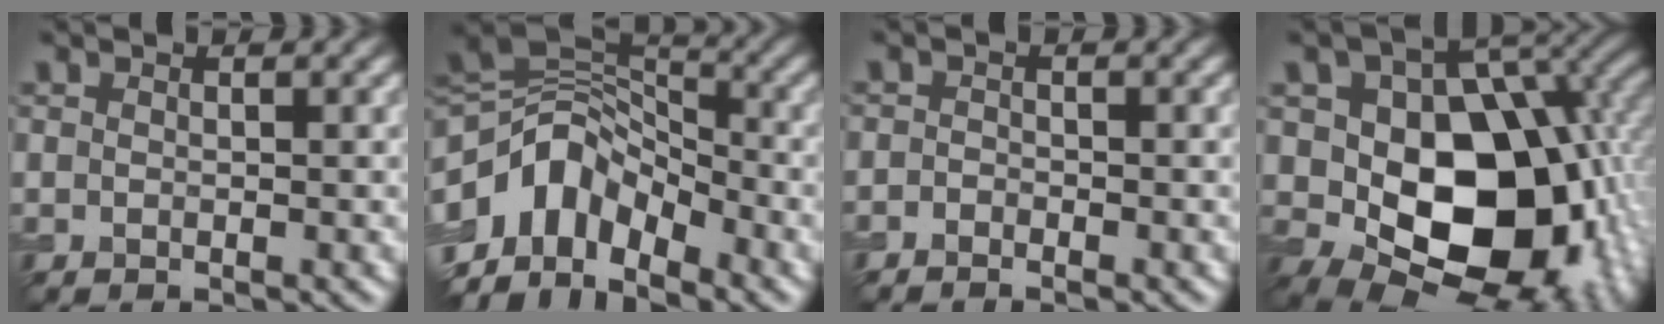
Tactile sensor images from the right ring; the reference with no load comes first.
{"total": 7.7, "force": [-4.2, 4.8, 4.4], "torque": [-0.069, 0.008, -0.088]}
{"total": 0.7, "force": [-0.6, 0.3, 0.1], "torque": [0.000, -0.002, -0.015]}
{"total": 15.1, "force": [-1.1, 10.0, 11.2], "torque": [-0.134, -0.004, -0.025]}